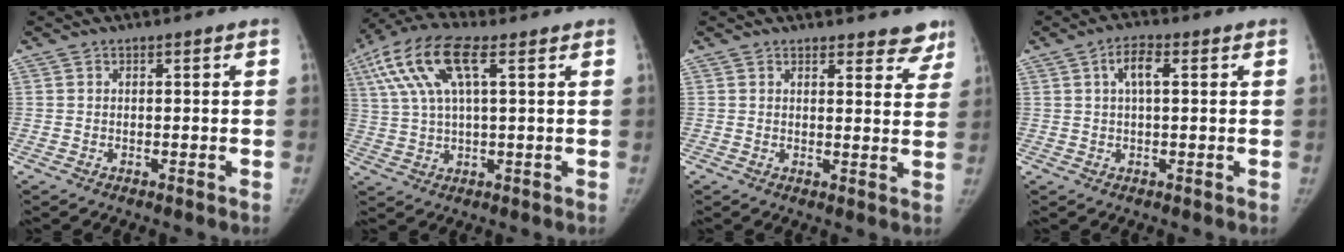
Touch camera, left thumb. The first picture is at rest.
{"total": 13.6, "force": [5.3, 4.8, 11.6], "torque": [-0.256, 0.021, 0.097]}
{"total": 7.1, "force": [6.3, 2.5, 1.9], "torque": [0.022, -0.033, 0.057]}
{"total": 4.4, "force": [1.3, 1.7, 3.8], "torque": [-0.072, 0.010, 0.022]}